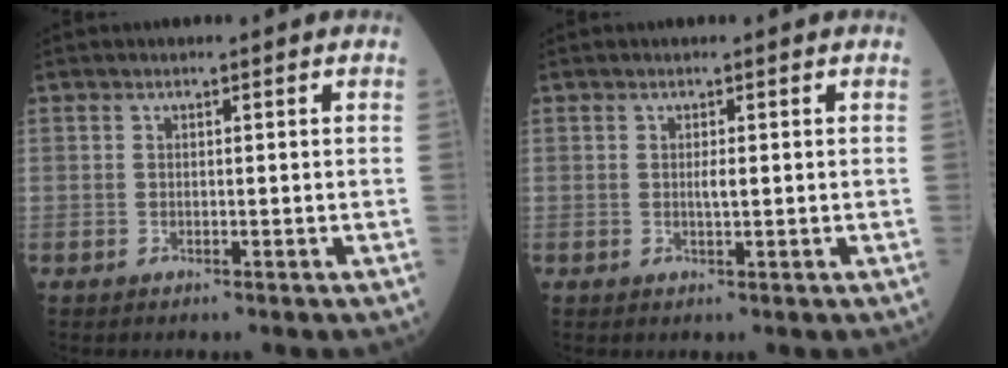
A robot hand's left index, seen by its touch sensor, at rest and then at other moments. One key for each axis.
{"total": 1.0, "fx": 0.2, "fy": 0.0, "fz": 1.0, "tx": -0.023, "ty": -0.002, "tz": 0.004}